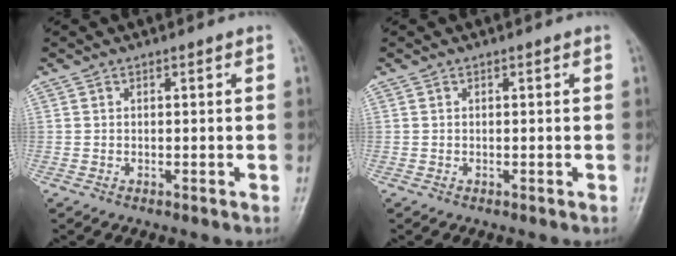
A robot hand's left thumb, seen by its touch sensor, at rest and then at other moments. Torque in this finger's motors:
{"motor_torque": [0.00, 0.00, 0.00, 0.00, 0.00]}